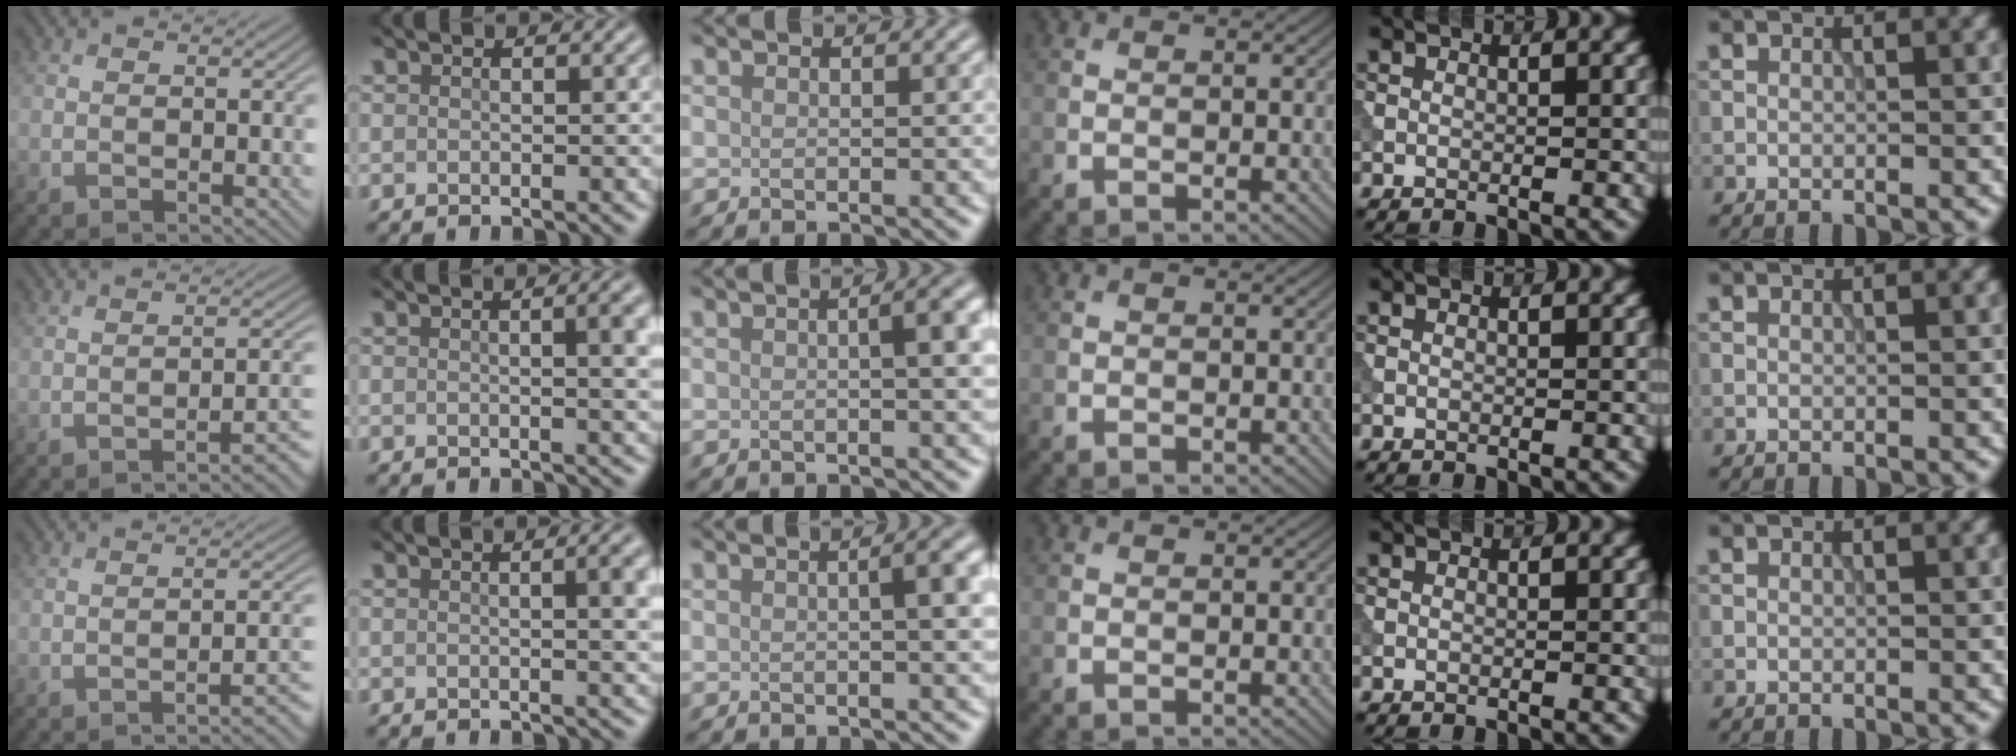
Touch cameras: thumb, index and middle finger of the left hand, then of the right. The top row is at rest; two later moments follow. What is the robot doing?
{"motion": "dispense", "object": "syringe"}